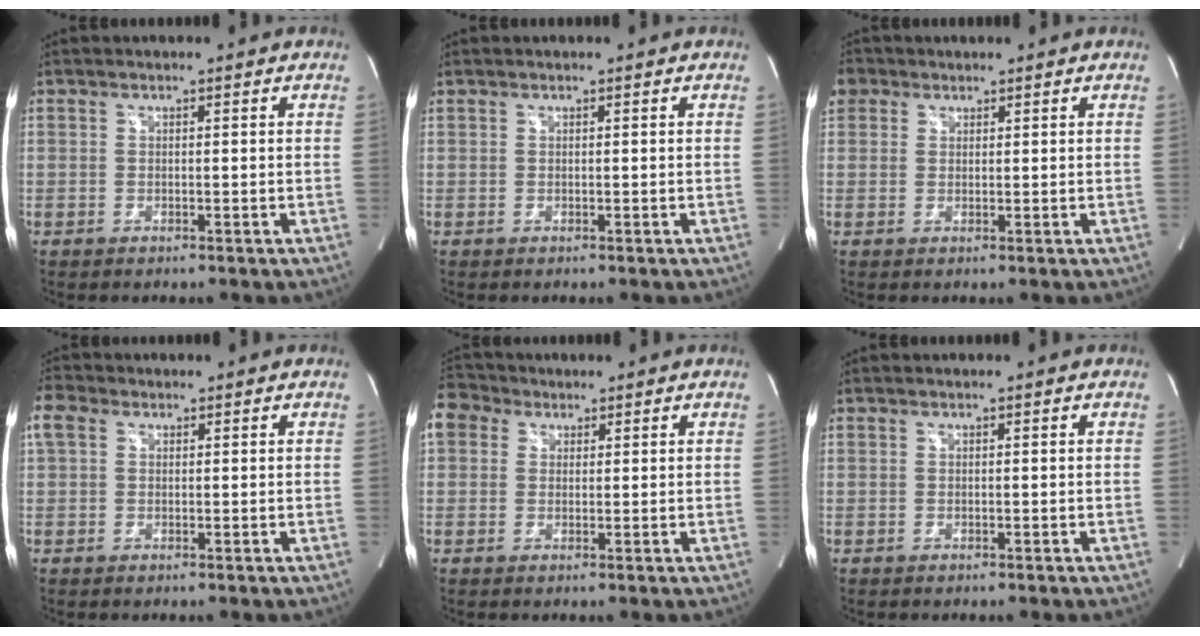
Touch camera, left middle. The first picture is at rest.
{"total": 0.0}
{"total": 3.8, "force": [2.1, 3.1, 0.9], "torque": [-0.020, 0.018, 0.041]}
{"total": 3.5, "force": [1.4, 2.5, 1.9], "torque": [-0.059, 0.026, 0.029]}
{"total": 5.9, "force": [3.3, 4.6, 1.9], "torque": [-0.047, 0.038, 0.066]}
{"total": 0.0}